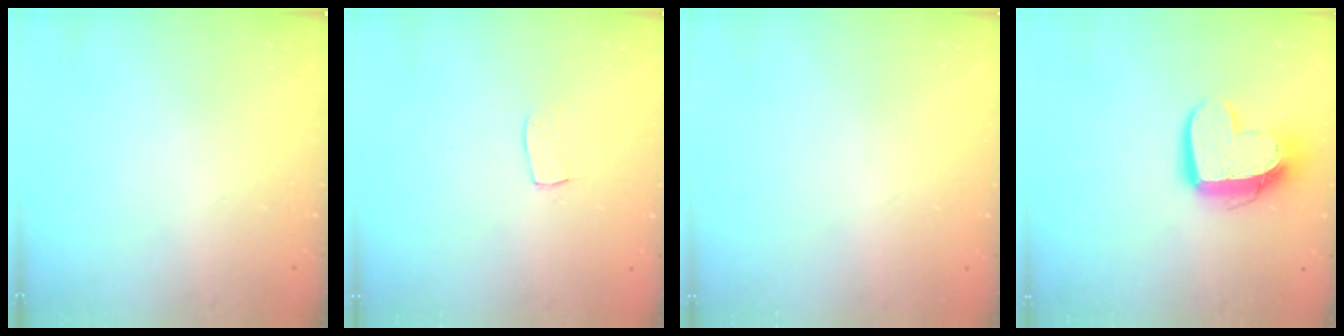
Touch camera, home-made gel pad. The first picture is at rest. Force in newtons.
{"total": 5.2, "press": 5.2, "slide": 0.3}
{"total": 0.0}
{"total": 13.8, "press": 13.8, "slide": 1.2}